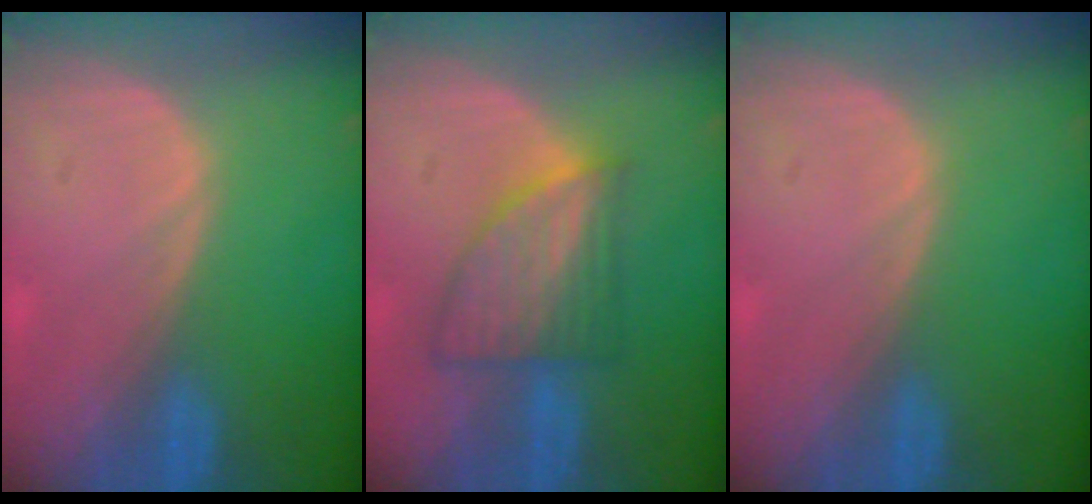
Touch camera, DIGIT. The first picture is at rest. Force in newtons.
{"total": 7.0, "press": 6.4, "slide": 2.8}
{"total": 0.0}